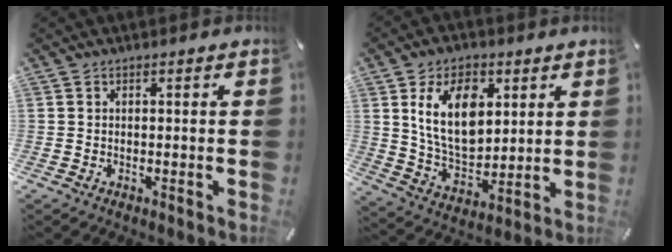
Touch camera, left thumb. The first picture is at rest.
{"total": 15.0, "force": [5.5, 9.8, 10.0], "torque": [-0.196, -0.011, 0.097]}